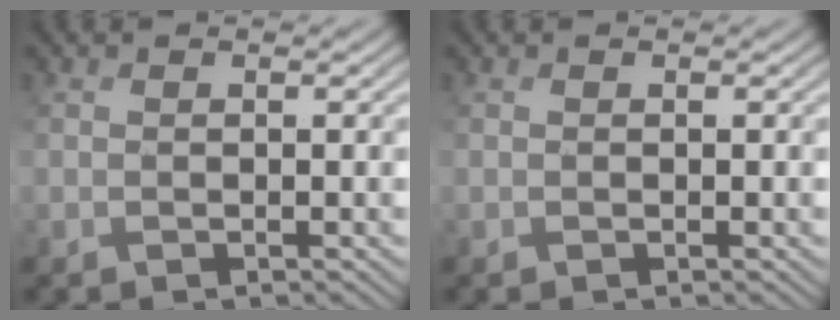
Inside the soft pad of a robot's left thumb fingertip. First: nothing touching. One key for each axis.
{"total": 0.0}